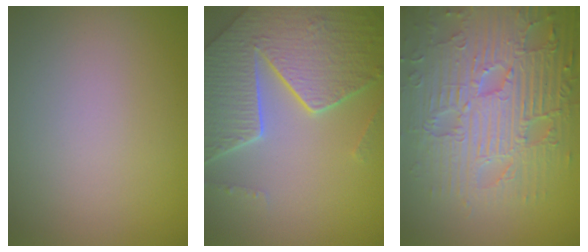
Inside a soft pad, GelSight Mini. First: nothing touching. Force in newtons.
{"total": 8.3, "press": 5.9, "slide": 5.9}
{"total": 9.4, "press": 6.6, "slide": 6.7}